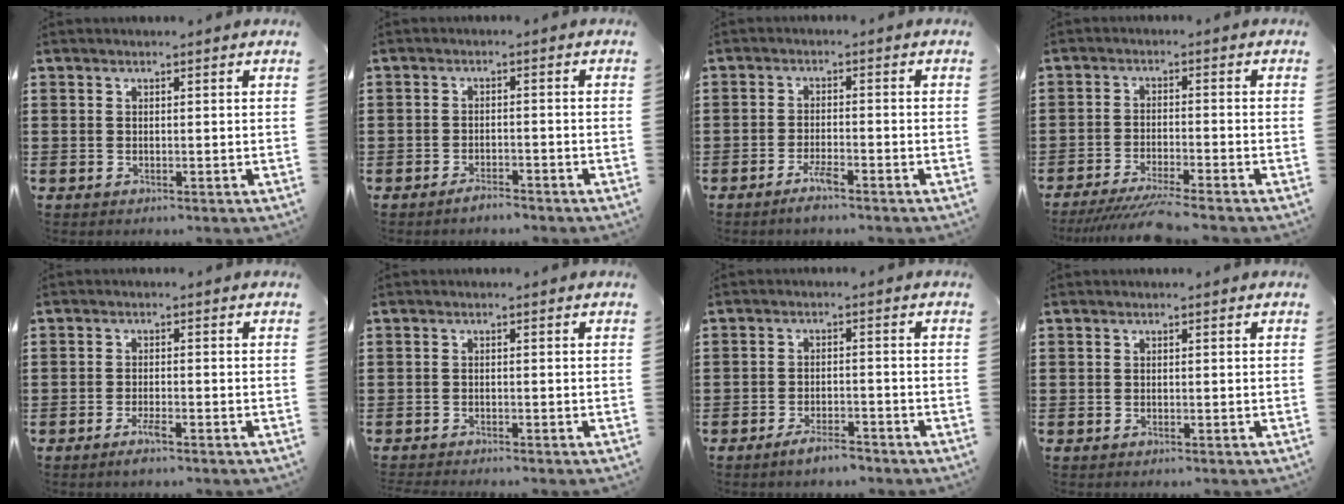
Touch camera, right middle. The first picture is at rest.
{"total": 2.0, "force": [-1.9, 0.4, 0.5], "torque": [-0.013, 0.001, -0.036]}
{"total": 2.9, "force": [-2.1, 0.3, 2.0], "torque": [-0.048, 0.000, -0.044]}
{"total": 4.8, "force": [-4.2, -0.2, 2.2], "torque": [-0.049, -0.018, -0.083]}
{"total": 2.2, "force": [-1.4, 0.3, 1.7], "torque": [-0.037, -0.003, -0.028]}
{"total": 1.0, "force": [-1.0, 0.0, 0.0], "torque": [-0.002, 0.000, -0.020]}
{"total": 3.3, "force": [-2.8, 0.6, 1.6], "torque": [-0.025, 0.007, -0.053]}
{"total": 0.0}